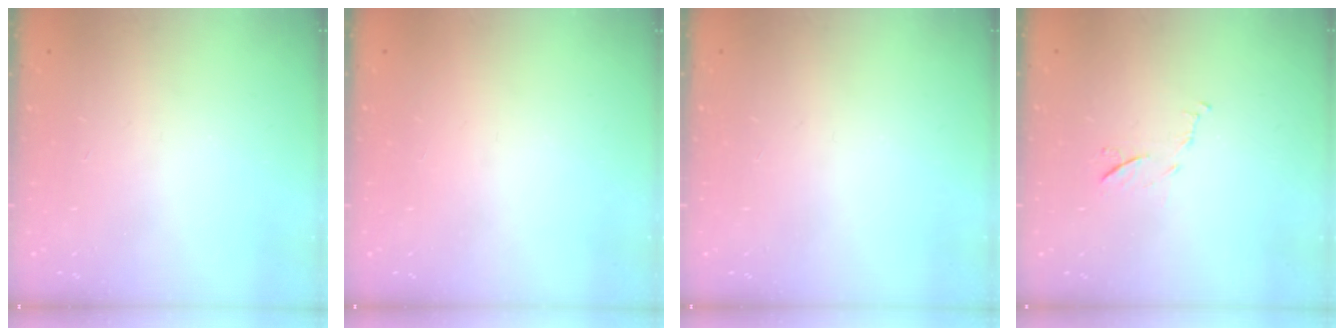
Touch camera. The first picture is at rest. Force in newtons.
{"total": 1.5, "press": 1.5, "slide": 0.1}
{"total": 0.0}
{"total": 6.0, "press": 6.0, "slide": 0.6}